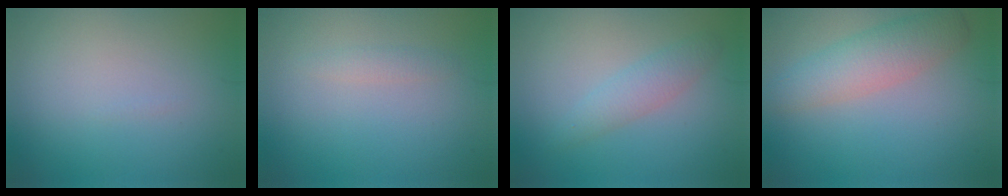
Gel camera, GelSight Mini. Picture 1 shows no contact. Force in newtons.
{"total": 0.9, "press": 0.9, "slide": 0.1}
{"total": 2.1, "press": 2.1, "slide": 0.2}
{"total": 4.1, "press": 4.1, "slide": 0.1}